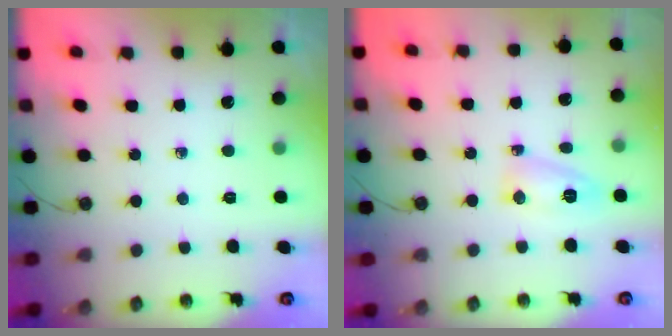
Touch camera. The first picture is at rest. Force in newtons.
{"total": 5.5, "press": 5.4, "slide": 0.8}